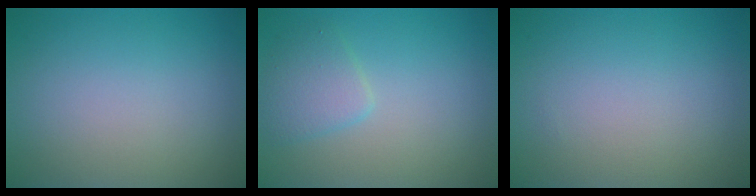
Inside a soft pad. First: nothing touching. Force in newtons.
{"total": 2.3, "press": 2.3, "slide": 0.1}
{"total": 0.0}